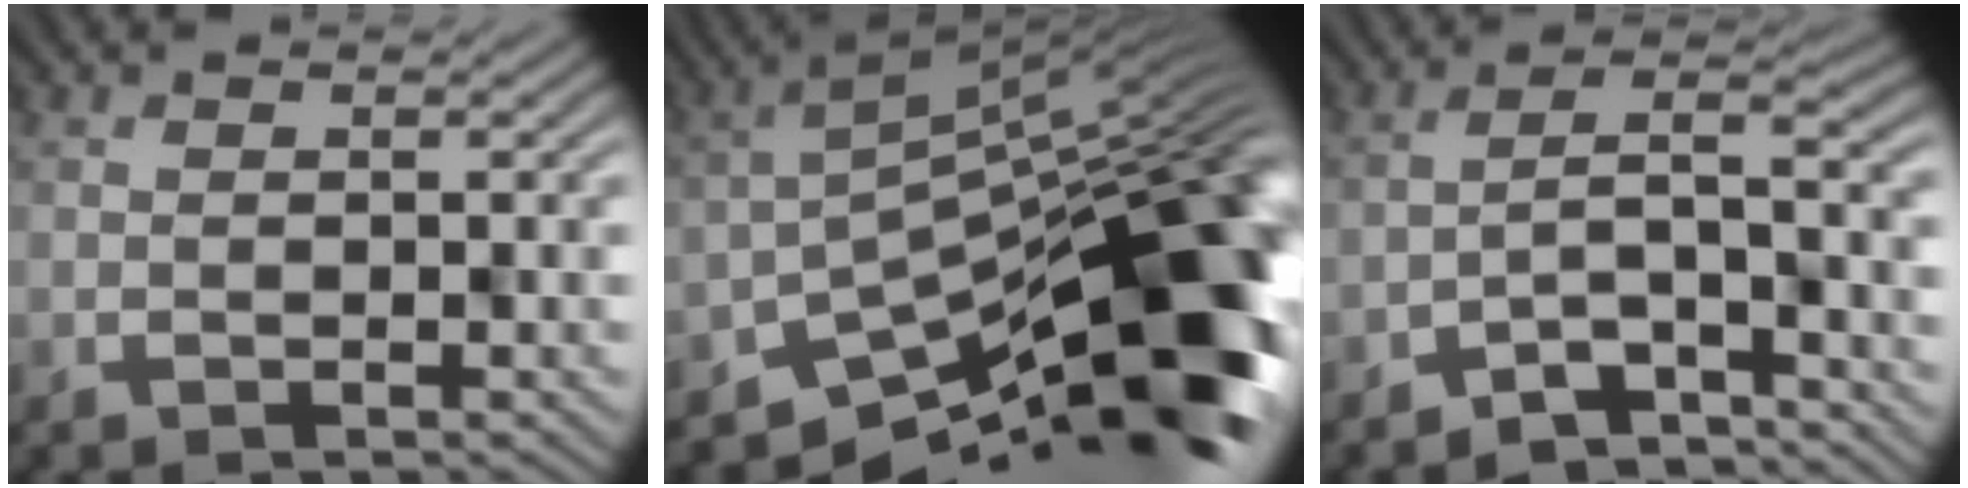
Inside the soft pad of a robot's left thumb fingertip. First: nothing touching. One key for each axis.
{"total": 15.8, "fx": -8.1, "fy": 6.3, "fz": 12.0, "tx": -0.166, "ty": -0.010, "tz": -0.143}
{"total": 6.7, "fx": -4.6, "fy": 1.7, "fz": 4.6, "tx": -0.059, "ty": 0.001, "tz": -0.080}